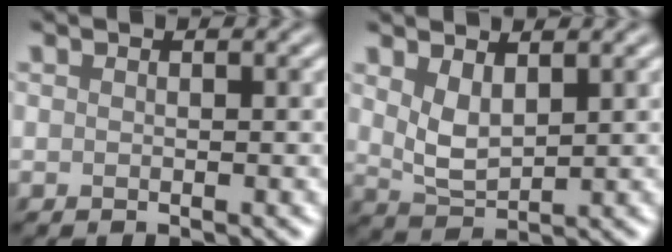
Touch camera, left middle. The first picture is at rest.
{"total": 2.9, "force": [1.4, 1.4, 2.2], "torque": [-0.052, -0.005, 0.034]}